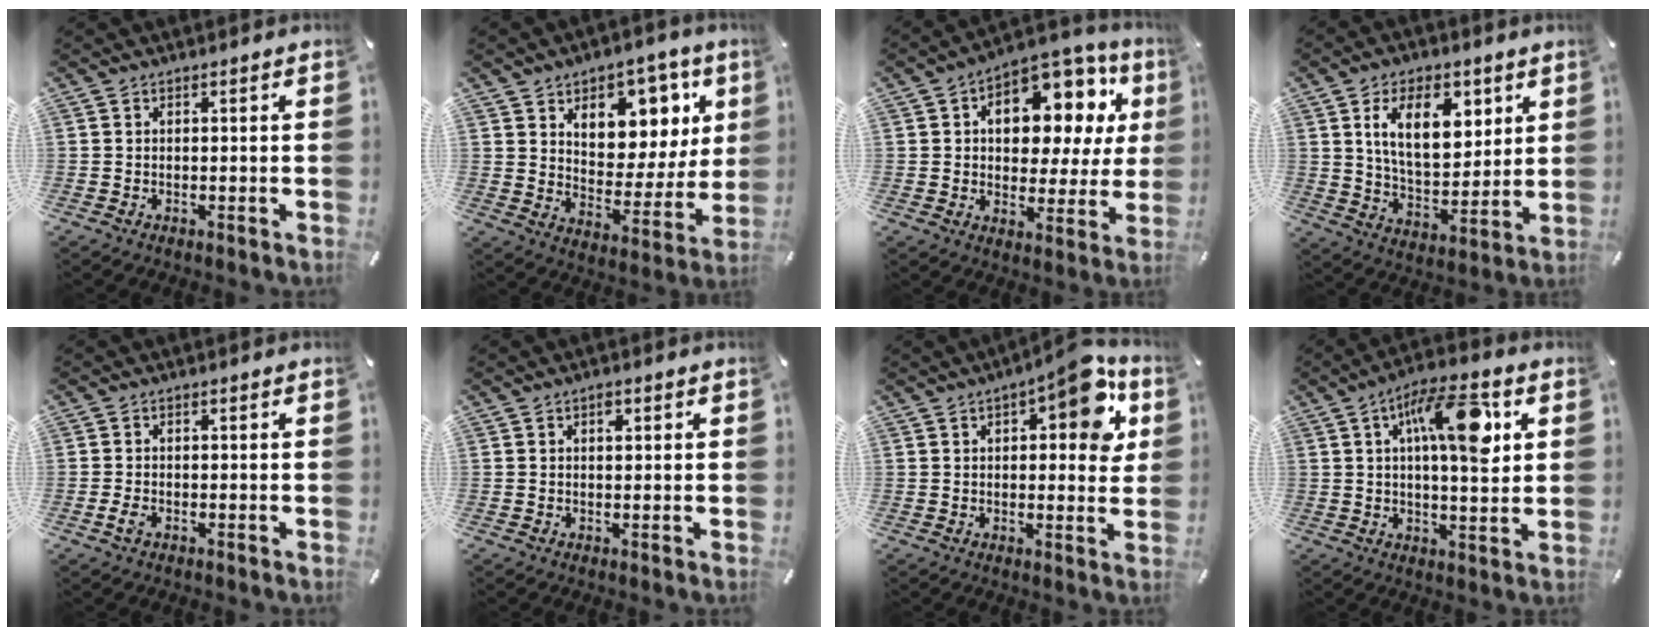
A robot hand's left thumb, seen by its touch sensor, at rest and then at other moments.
{"total": 10.4, "force": [5.2, 8.3, 3.4], "torque": [-0.028, -0.059, 0.094]}
{"total": 14.0, "force": [5.4, 8.8, 9.5], "torque": [-0.131, -0.042, 0.092]}
{"total": 14.4, "force": [6.4, 8.4, 9.8], "torque": [-0.164, -0.004, 0.113]}
{"total": 1.9, "force": [-0.8, 1.0, 1.4], "torque": [-0.032, 0.000, -0.016]}
{"total": 1.6, "force": [0.6, 0.9, 1.2], "torque": [-0.016, 0.002, 0.007]}
{"total": 12.6, "force": [5.9, 5.4, 9.7], "torque": [-0.109, -0.029, 0.092]}
{"total": 15.0, "force": [5.0, 5.5, 13.0], "torque": [-0.208, -0.007, 0.076]}